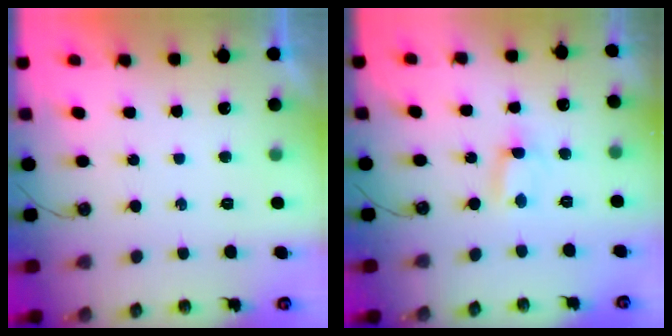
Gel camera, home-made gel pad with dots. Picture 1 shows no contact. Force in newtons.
{"total": 0.5, "press": 0.2, "slide": 0.5}